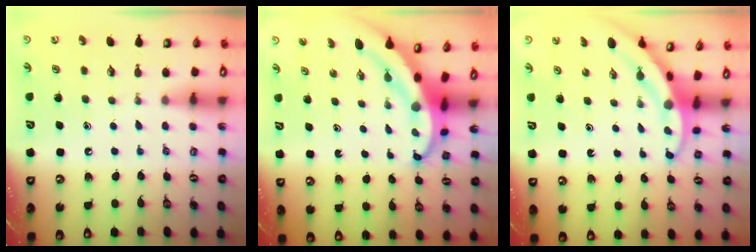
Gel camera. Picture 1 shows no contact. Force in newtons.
{"total": 5.6, "press": 5.5, "slide": 0.7}
{"total": 2.8, "press": 2.8, "slide": 0.3}